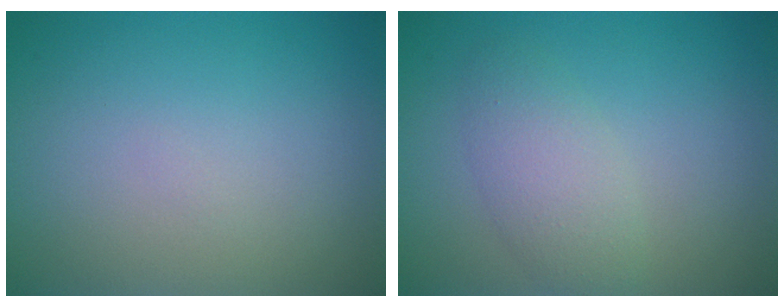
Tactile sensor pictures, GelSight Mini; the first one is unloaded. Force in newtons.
{"total": 2.9, "press": 2.9, "slide": 0.2}